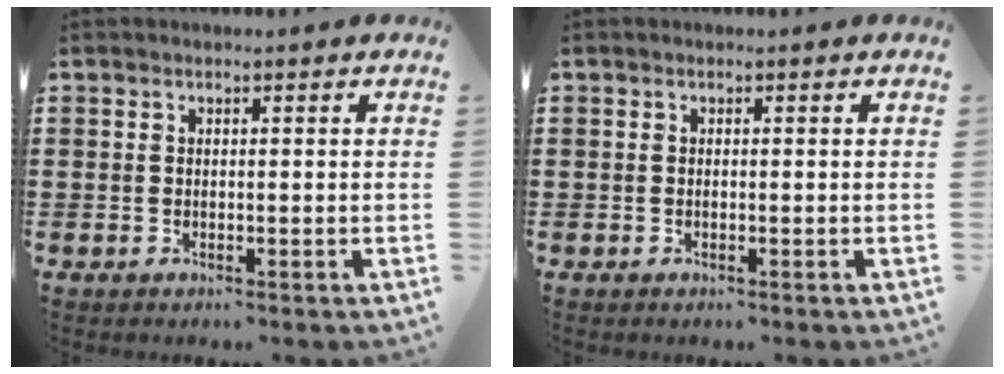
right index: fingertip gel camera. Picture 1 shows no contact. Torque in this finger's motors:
{"motor_torque": [0.22, 0.27, 0.02, 0.01]}